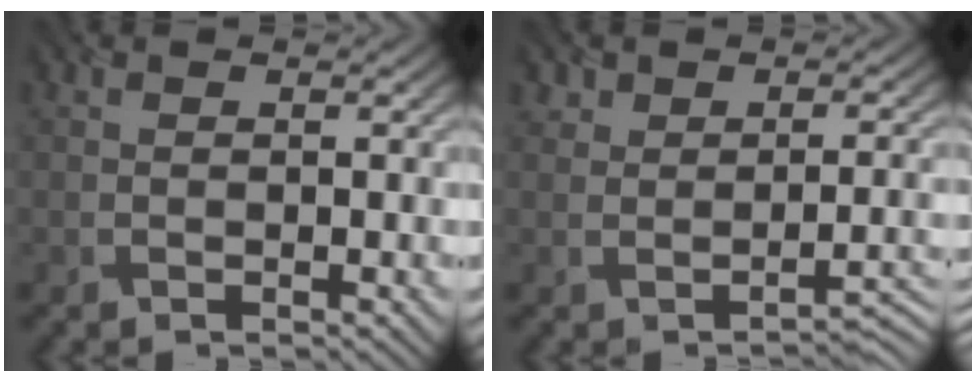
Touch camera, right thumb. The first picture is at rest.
{"total": 1.7, "force": [-0.4, 1.1, 1.2], "torque": [-0.013, 0.004, -0.007]}